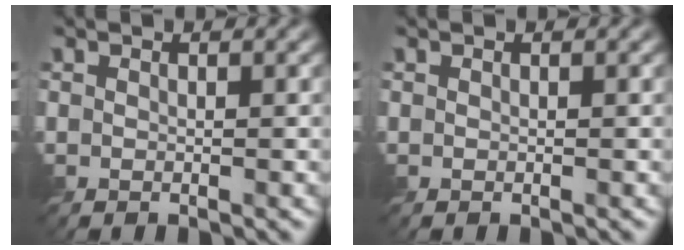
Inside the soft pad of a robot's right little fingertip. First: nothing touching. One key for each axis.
{"total": 0.0}